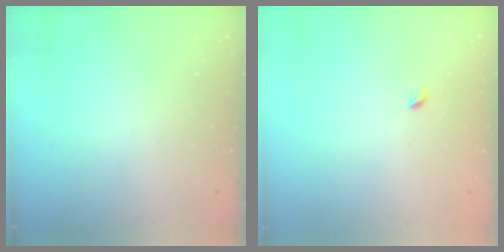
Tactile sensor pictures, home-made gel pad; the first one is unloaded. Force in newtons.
{"total": 2.7, "press": 2.6, "slide": 0.6}